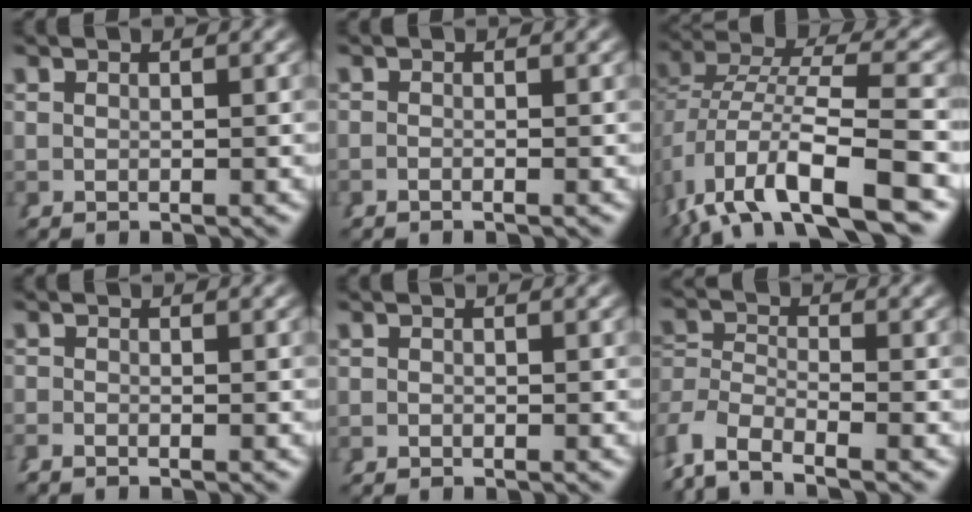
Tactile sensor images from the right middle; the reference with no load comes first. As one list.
[{"total": 0.7, "force": [-0.6, -0.4, 0.0], "torque": [0.001, 0.002, -0.014]}, {"total": 8.4, "force": [-2.8, 3.7, 7.0], "torque": [-0.132, -0.018, -0.031]}, {"total": 1.0, "force": [-1.0, -0.4, 0.0], "torque": [0.005, -0.003, -0.019]}, {"total": 0.6, "force": [-0.5, -0.4, -0.2], "torque": [0.004, -0.002, -0.009]}, {"total": 6.0, "force": [-3.0, 4.3, 2.8], "torque": [-0.085, -0.027, -0.048]}]